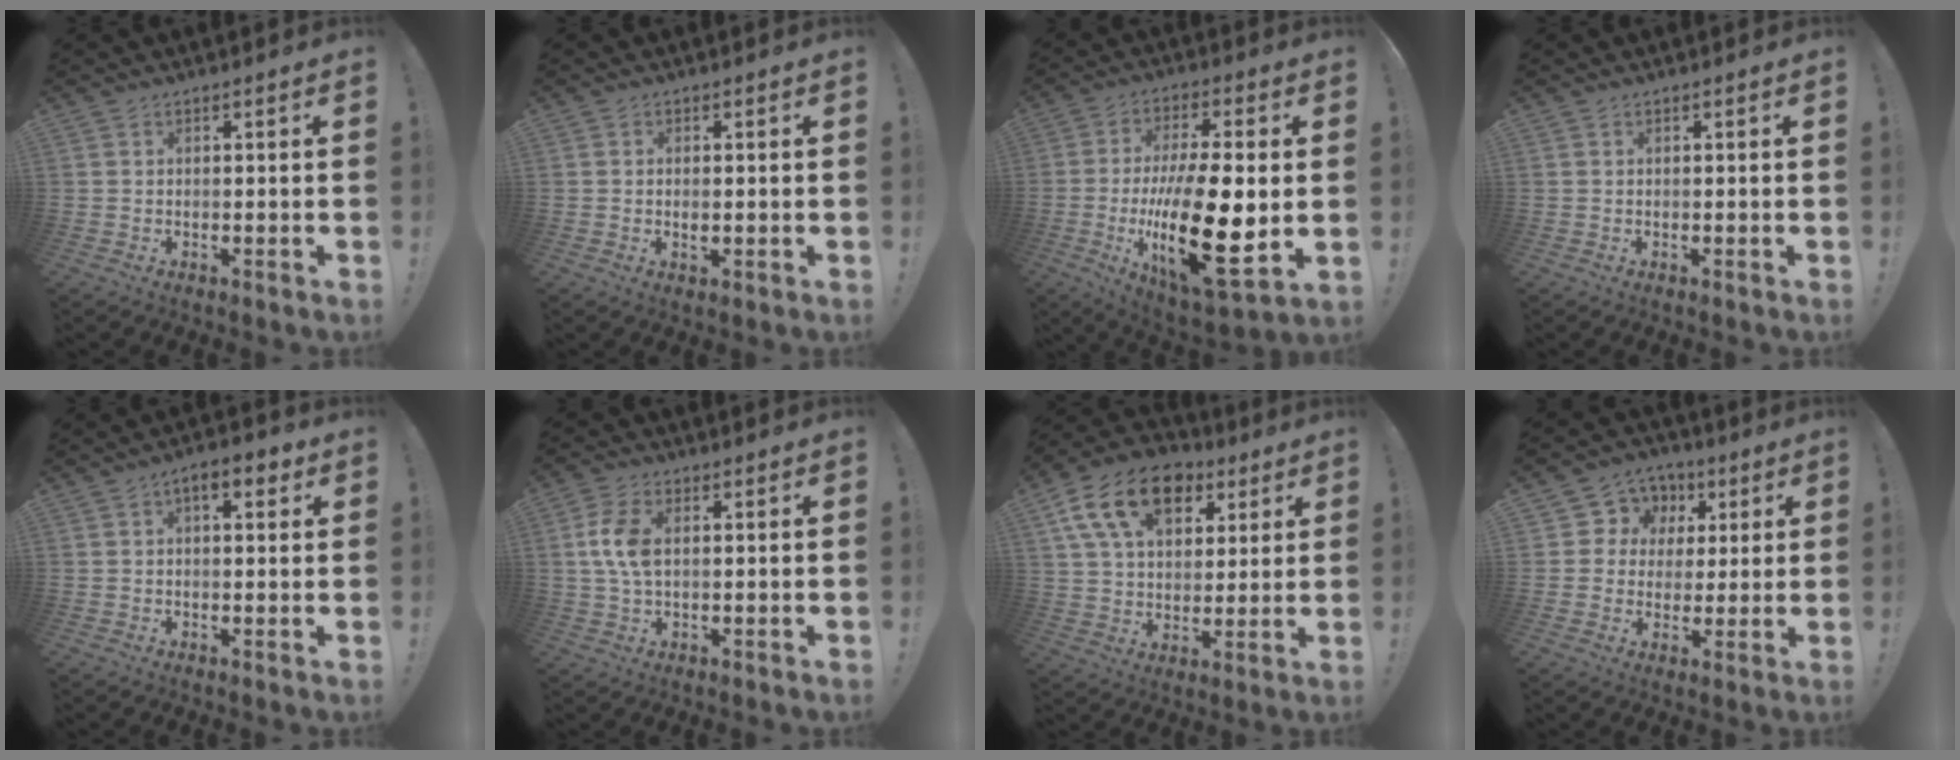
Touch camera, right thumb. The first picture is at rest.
{"total": 1.5, "force": [-0.2, 0.8, 1.3], "torque": [-0.017, 0.000, -0.004]}
{"total": 24.7, "force": [-3.3, 9.6, 22.5], "torque": [-0.415, 0.003, -0.046]}
{"total": 0.0}
{"total": 5.5, "force": [2.0, 2.7, 4.4], "torque": [-0.048, -0.002, 0.026]}
{"total": 8.1, "force": [1.0, 4.8, 6.4], "torque": [-0.131, -0.001, 0.014]}
{"total": 18.4, "force": [8.4, 11.9, 11.3], "torque": [-0.186, -0.027, 0.154]}
{"total": 8.2, "force": [1.9, 7.8, 1.9], "torque": [-0.034, -0.009, 0.043]}